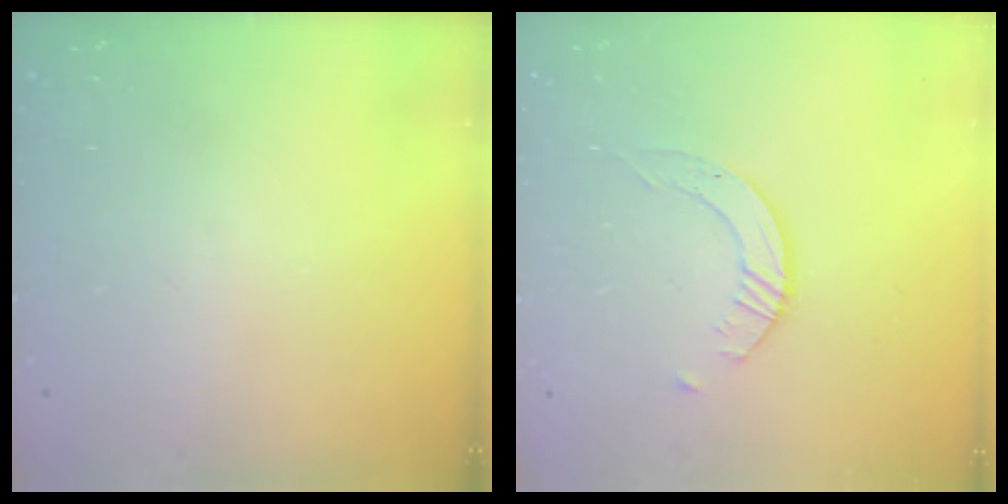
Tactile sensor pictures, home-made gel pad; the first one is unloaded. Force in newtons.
{"total": 2.6, "press": 2.5, "slide": 0.3}